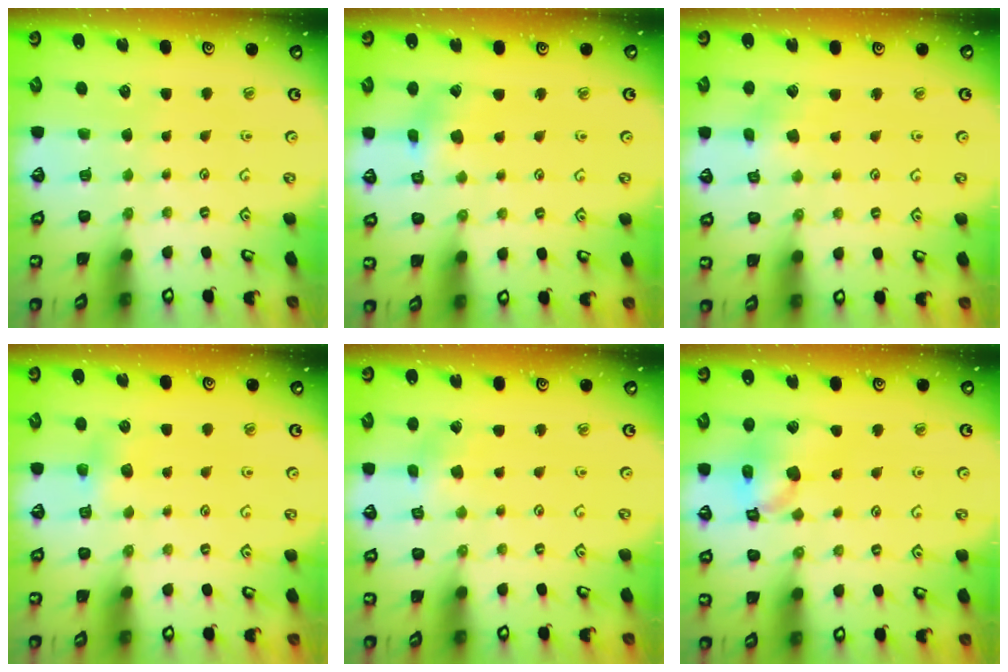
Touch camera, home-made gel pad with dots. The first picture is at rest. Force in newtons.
{"total": 3.5, "press": 3.5, "slide": 0.4}
{"total": 3.0, "press": 3.0, "slide": 0.2}
{"total": 4.7, "press": 4.6, "slide": 0.7}
{"total": 2.3, "press": 2.3, "slide": 0.3}
{"total": 15.3, "press": 15.1, "slide": 2.1}